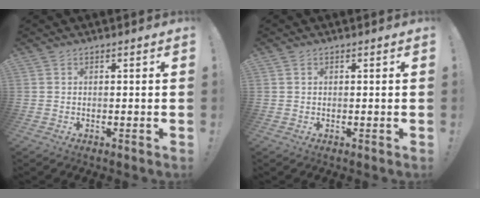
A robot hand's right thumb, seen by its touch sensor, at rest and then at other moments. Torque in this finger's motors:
{"motor_torque": [0.26, 0.13, 0.02, -0.07, 0.03]}